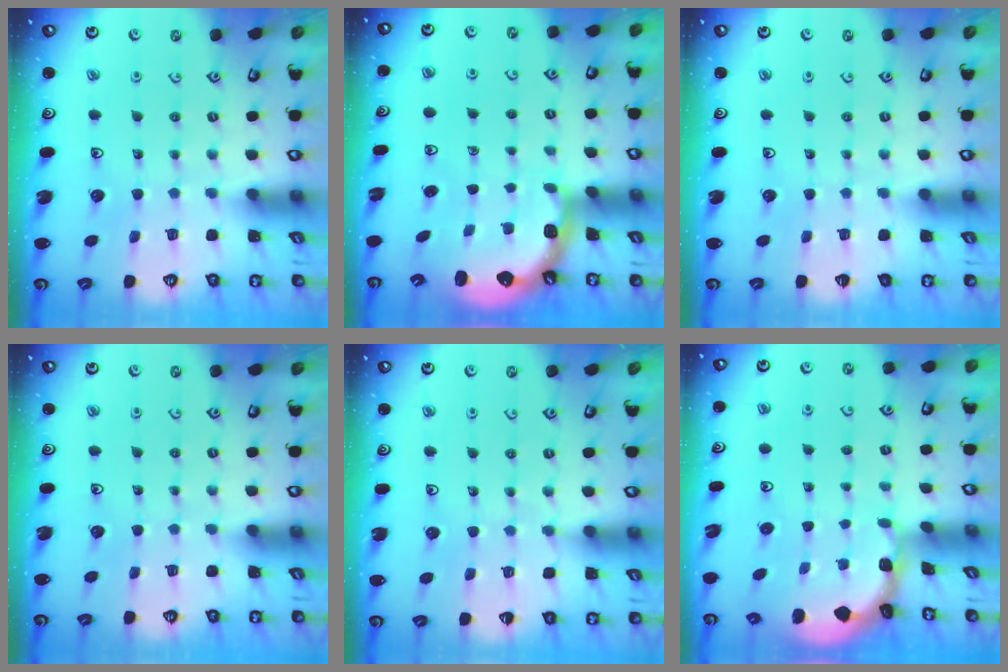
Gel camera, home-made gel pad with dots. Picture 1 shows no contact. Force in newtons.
{"total": 2.9, "press": 2.4, "slide": 1.6}
{"total": 0.0}
{"total": 0.0}
{"total": 4.2, "press": 4.1, "slide": 0.6}
{"total": 1.1, "press": 1.1, "slide": 0.1}